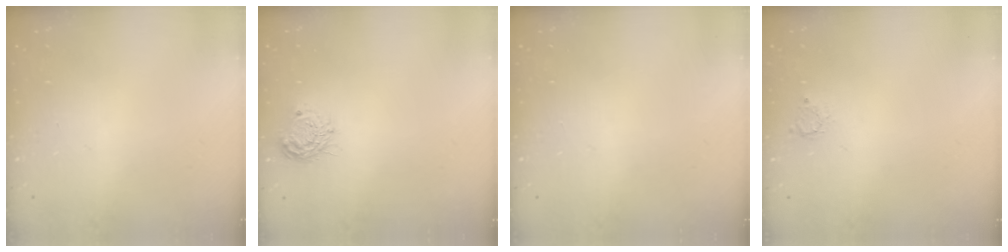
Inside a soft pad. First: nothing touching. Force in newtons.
{"total": 9.0, "press": 9.0, "slide": 0.5}
{"total": 0.0}
{"total": 2.6, "press": 2.6, "slide": 0.2}